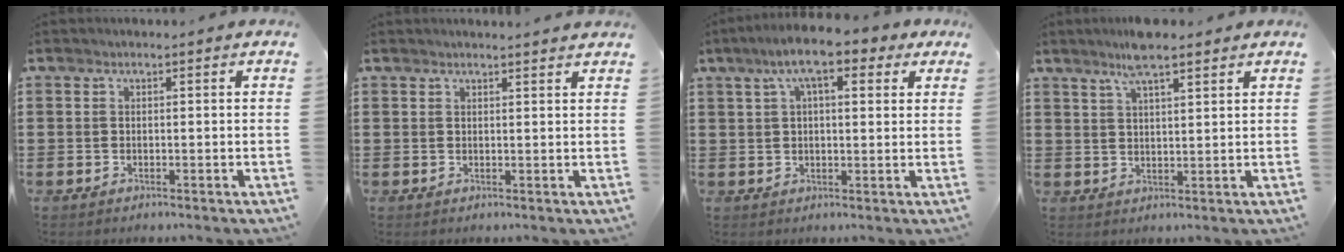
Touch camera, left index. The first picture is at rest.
{"total": 1.4, "force": [1.3, -0.1, 0.4], "torque": [-0.010, -0.002, 0.026]}
{"total": 8.8, "force": [5.1, 2.6, 6.6], "torque": [-0.133, 0.007, 0.087]}
{"total": 5.6, "force": [4.3, 0.7, 3.5], "torque": [-0.078, 0.001, 0.077]}